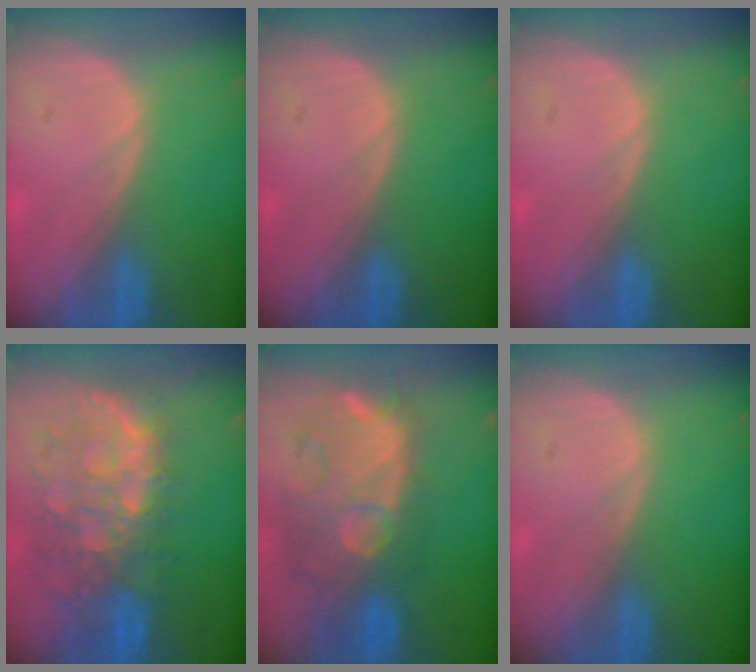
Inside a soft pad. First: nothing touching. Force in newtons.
{"total": 0.0}
{"total": 0.0}
{"total": 10.9, "press": 9.5, "slide": 5.2}
{"total": 11.3, "press": 10.5, "slide": 4.4}
{"total": 0.0}